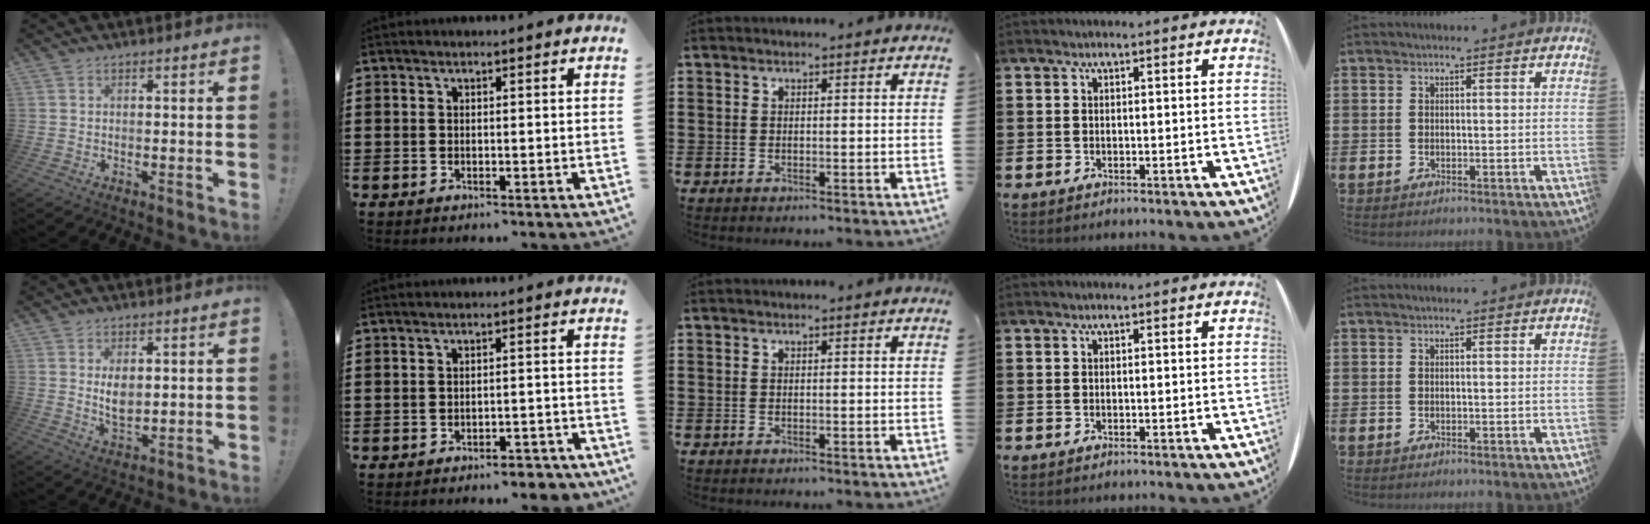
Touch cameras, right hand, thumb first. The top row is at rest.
{"thumb": {"total": 5.5, "force": [1.6, 3.2, 4.2], "torque": [-0.060, -0.015, 0.025]}, "index": {"total": 2.8, "force": [-2.7, 0.3, 0.8], "torque": [-0.016, 0.003, -0.054]}}